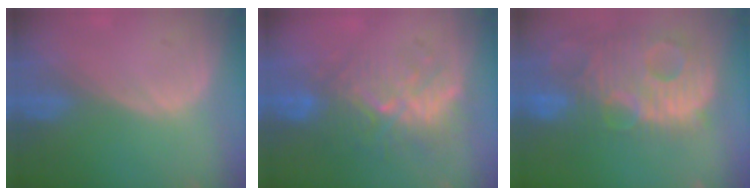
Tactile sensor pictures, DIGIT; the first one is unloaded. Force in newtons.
{"total": 9.4, "press": 8.7, "slide": 3.5}
{"total": 14.0, "press": 12.0, "slide": 7.1}